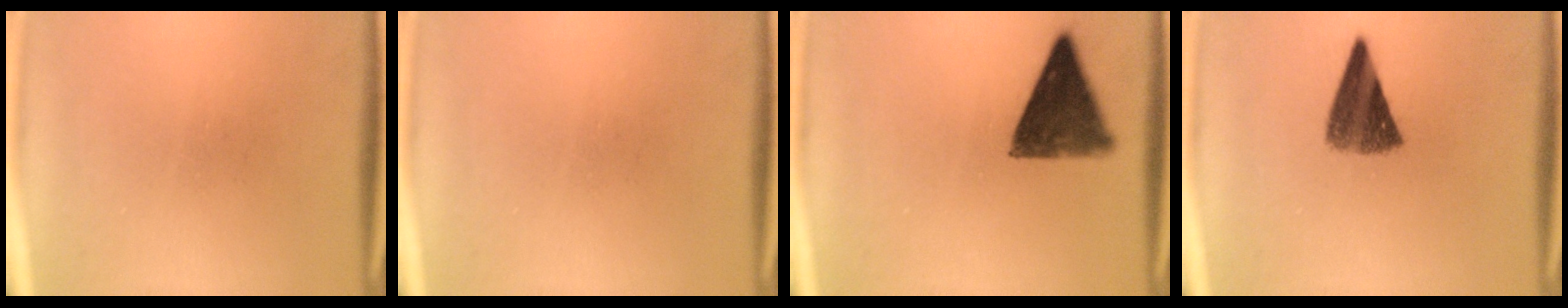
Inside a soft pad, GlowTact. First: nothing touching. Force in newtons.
{"total": 0.0}
{"total": 10.3}
{"total": 8.0}